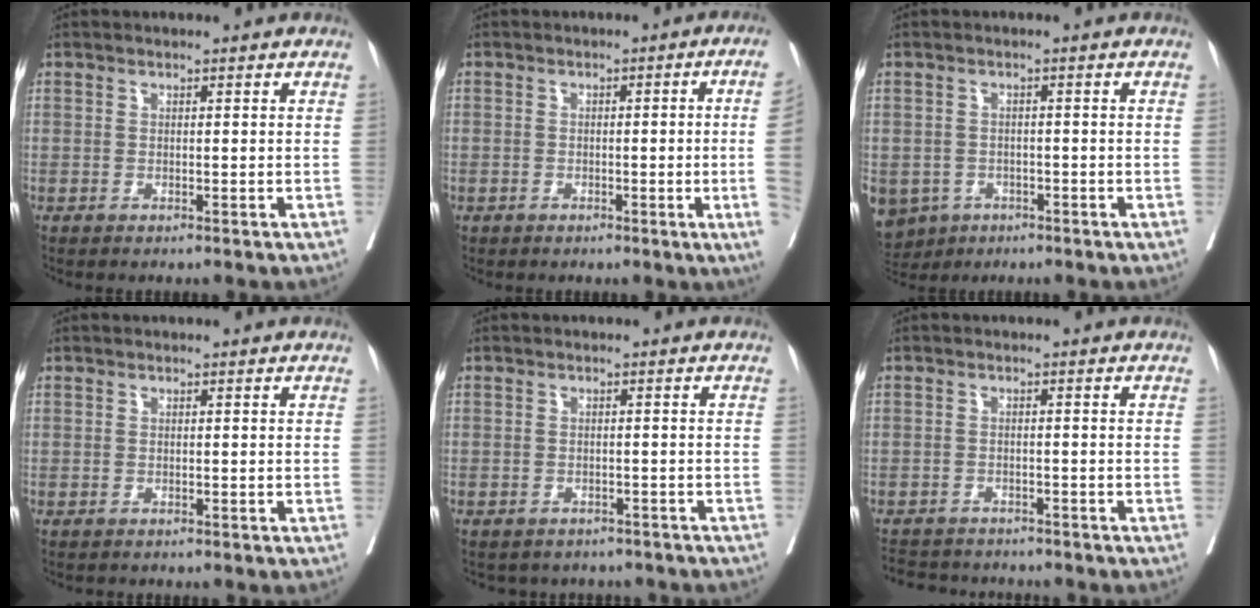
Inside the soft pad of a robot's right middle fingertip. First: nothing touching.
{"total": 6.3, "force": [-1.0, -0.8, 6.2], "torque": [-0.066, -0.002, -0.015]}
{"total": 10.9, "force": [-5.8, 8.5, 3.5], "torque": [-0.107, -0.009, -0.077]}
{"total": 0.0}
{"total": 8.6, "force": [-7.5, 3.5, 2.2], "torque": [-0.035, 0.008, -0.077]}
{"total": 6.4, "force": [-6.1, 1.8, 0.9], "torque": [-0.009, 0.004, -0.090]}